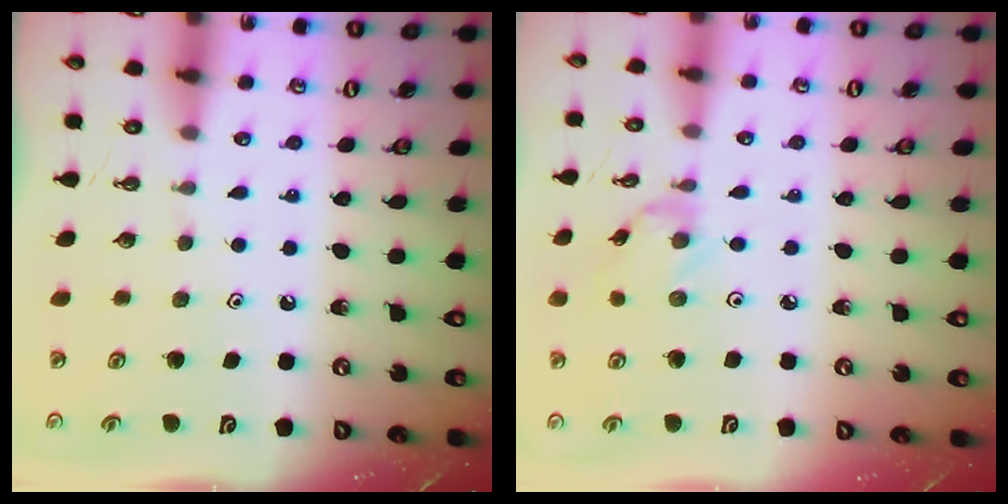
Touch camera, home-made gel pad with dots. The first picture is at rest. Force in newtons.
{"total": 0.9, "press": 0.8, "slide": 0.3}